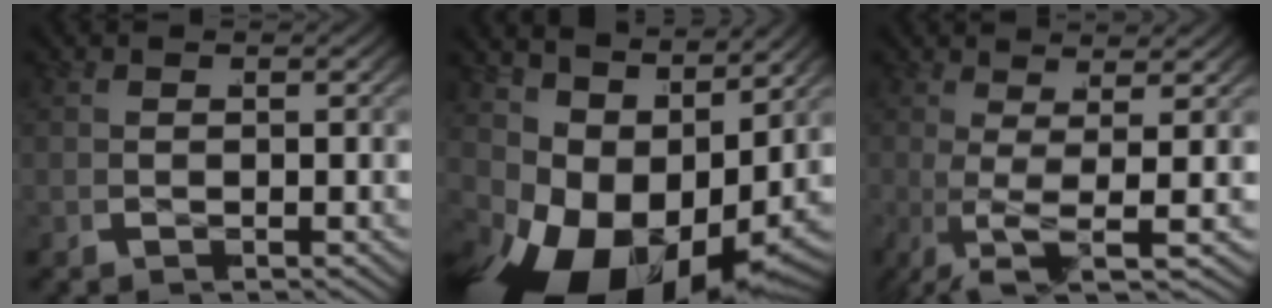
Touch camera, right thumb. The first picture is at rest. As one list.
[{"total": 13.6, "force": [-2.0, 8.1, 10.8], "torque": [-0.213, -0.044, -0.007]}, {"total": 5.0, "force": [0.1, 0.5, 5.0], "torque": [-0.103, -0.010, 0.005]}]